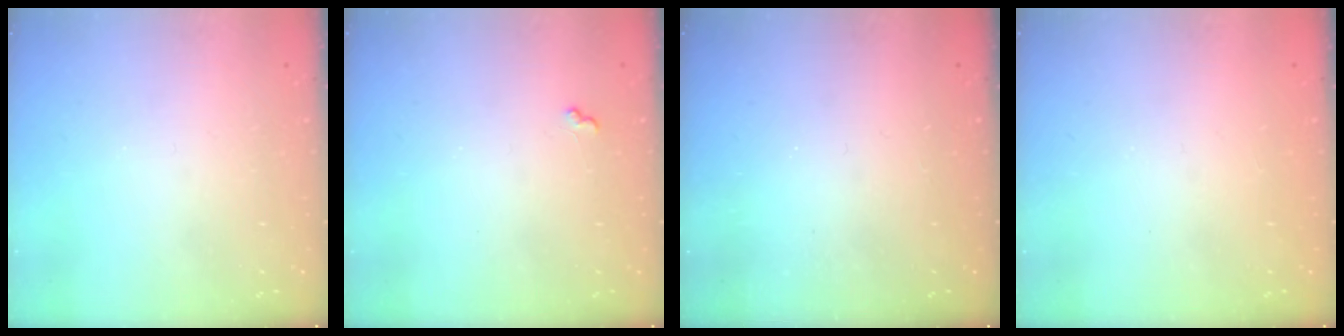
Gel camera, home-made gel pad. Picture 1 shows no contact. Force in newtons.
{"total": 4.2, "press": 4.1, "slide": 0.6}
{"total": 0.9, "press": 0.9, "slide": 0.3}
{"total": 1.1, "press": 1.0, "slide": 0.1}